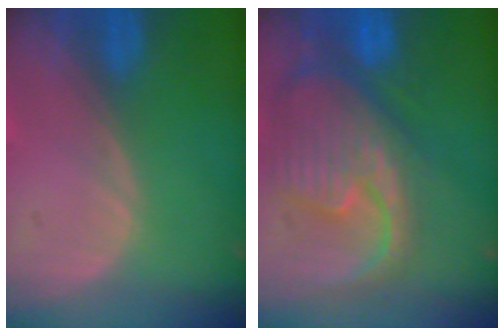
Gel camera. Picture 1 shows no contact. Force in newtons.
{"total": 12.4, "press": 10.7, "slide": 6.4}